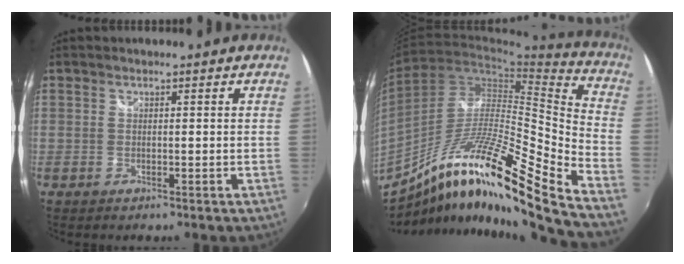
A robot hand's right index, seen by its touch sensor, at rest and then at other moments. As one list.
[{"total": 22.7, "force": [-14.1, 1.8, 17.7], "torque": [-0.263, -0.025, -0.252]}]